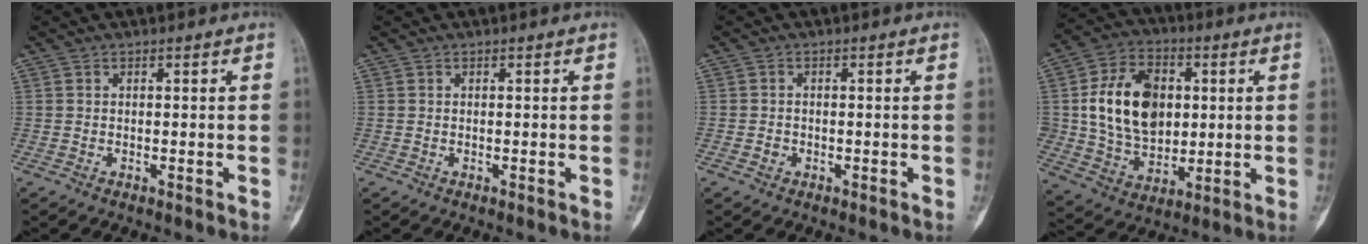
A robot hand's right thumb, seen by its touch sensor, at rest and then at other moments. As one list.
[{"total": 0.0}, {"total": 1.3, "force": [-0.5, 1.1, 0.4], "torque": [-0.001, 0.006, -0.011]}, {"total": 17.0, "force": [2.5, 12.2, 11.6], "torque": [-0.164, -0.001, 0.049]}]